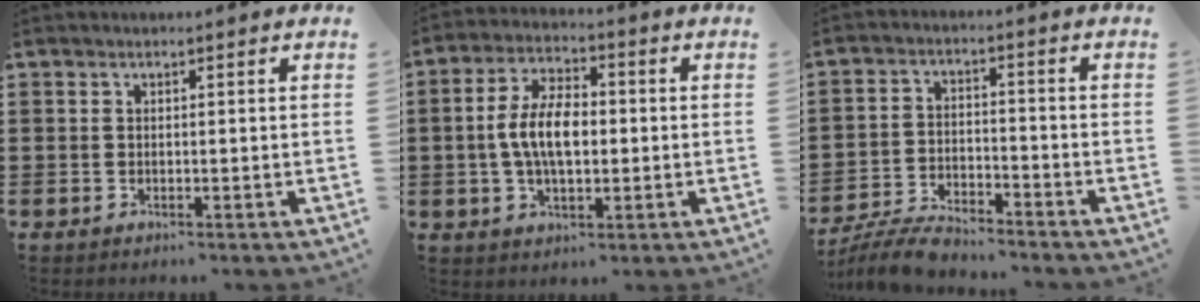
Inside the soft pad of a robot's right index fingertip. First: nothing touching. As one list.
[{"total": 8.0, "force": [-0.4, 4.0, 6.9], "torque": [-0.148, 0.006, -0.012]}, {"total": 5.7, "force": [-5.5, 0.6, 1.5], "torque": [-0.037, 0.000, -0.108]}]